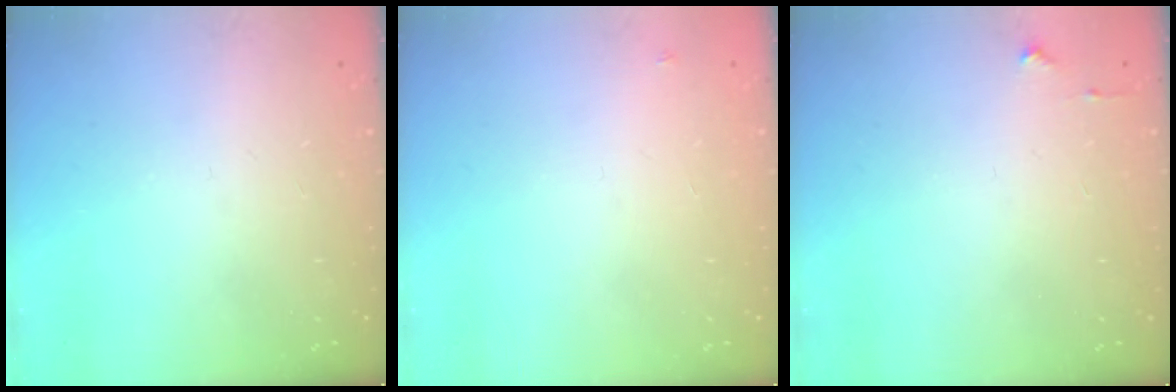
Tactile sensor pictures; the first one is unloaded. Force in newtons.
{"total": 2.6, "press": 2.6, "slide": 0.2}
{"total": 2.7, "press": 2.6, "slide": 0.4}